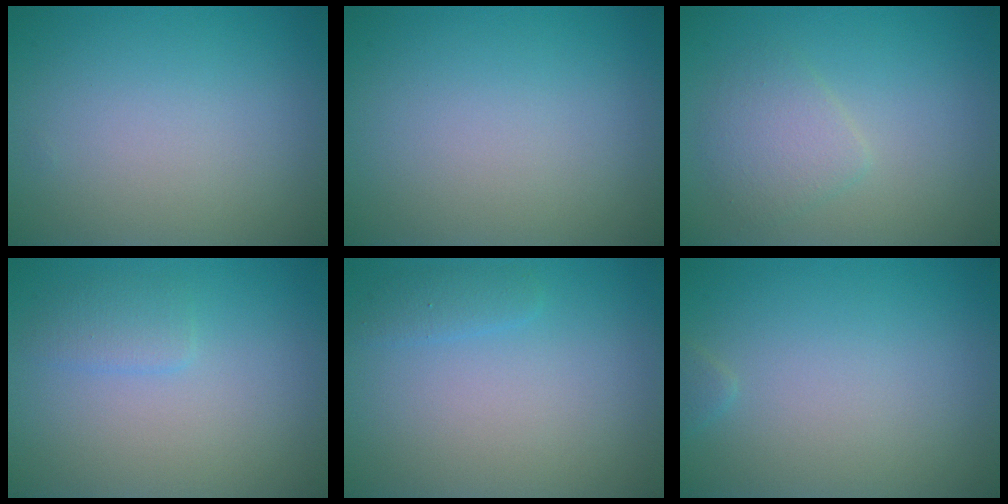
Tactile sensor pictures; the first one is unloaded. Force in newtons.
{"total": 0.0}
{"total": 2.4, "press": 2.4, "slide": 0.1}
{"total": 1.4, "press": 1.4, "slide": 0.1}
{"total": 1.1, "press": 1.1, "slide": 0.1}
{"total": 0.5, "press": 0.5, "slide": 0.1}